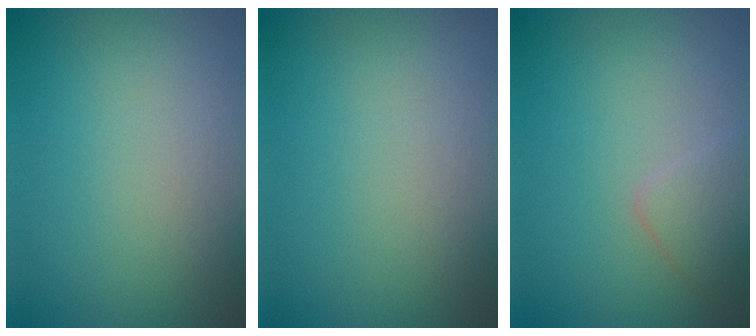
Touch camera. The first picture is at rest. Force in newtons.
{"total": 0.0}
{"total": 1.9, "press": 1.9, "slide": 0.0}